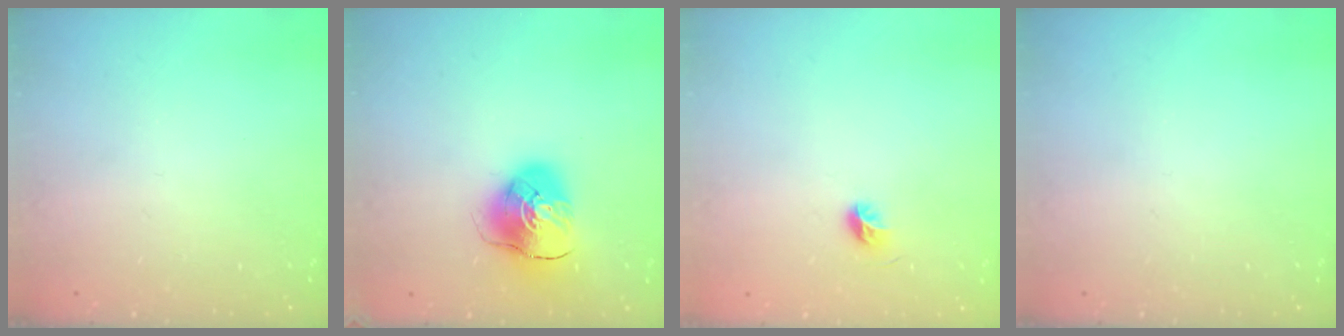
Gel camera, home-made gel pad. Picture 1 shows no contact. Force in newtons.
{"total": 9.8, "press": 9.7, "slide": 1.6}
{"total": 5.3, "press": 5.2, "slide": 1.0}
{"total": 0.0}